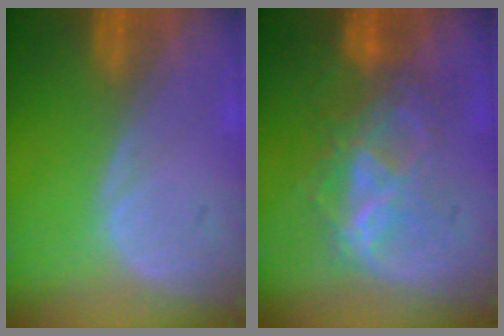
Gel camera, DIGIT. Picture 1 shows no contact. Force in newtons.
{"total": 6.8, "press": 6.7, "slide": 1.5}